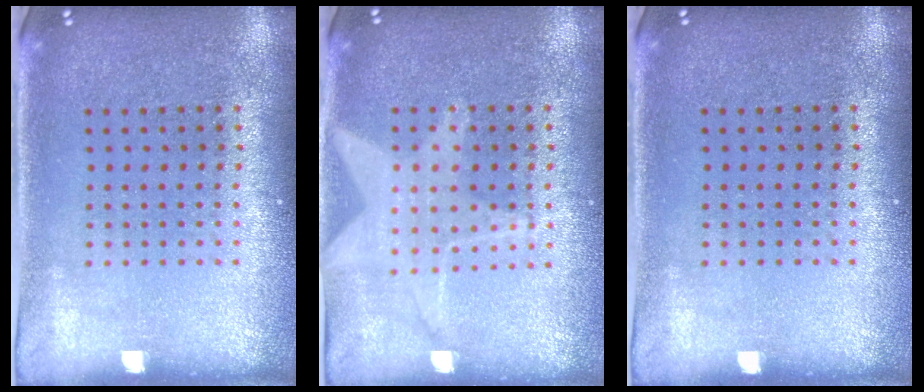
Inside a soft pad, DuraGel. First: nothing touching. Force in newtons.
{"total": 1.3, "press": 1.3, "slide": 0.3}
{"total": 0.0}